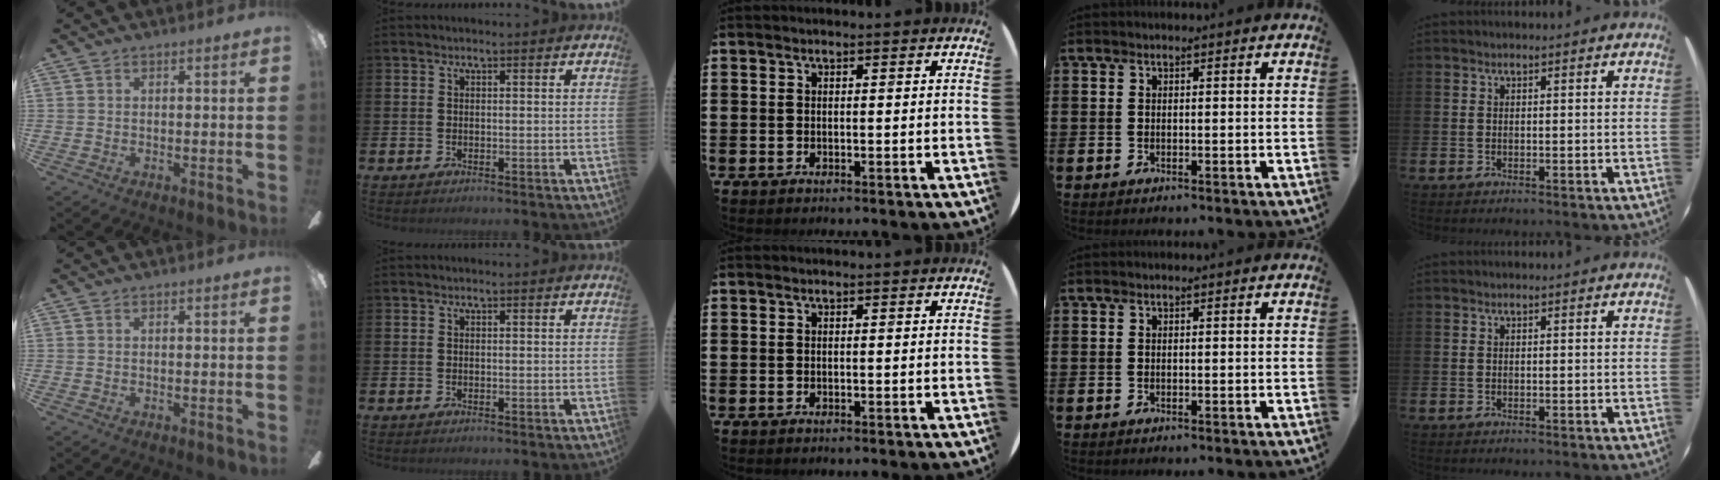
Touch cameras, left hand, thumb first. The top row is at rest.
{}